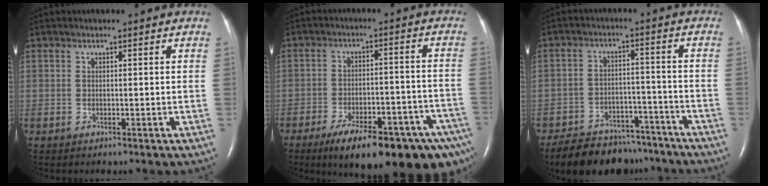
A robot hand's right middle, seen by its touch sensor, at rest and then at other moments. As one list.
[{"total": 19.9, "force": [-13.6, 5.2, 13.6], "torque": [-0.138, 0.010, -0.187]}, {"total": 14.2, "force": [-12.2, 5.9, 4.2], "torque": [-0.066, 0.009, -0.171]}]